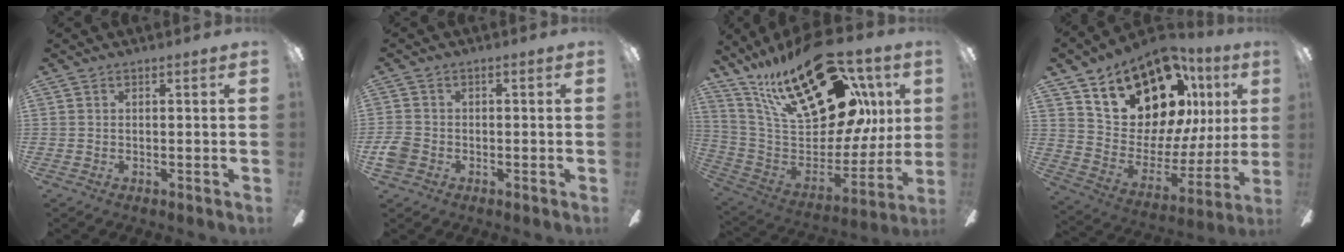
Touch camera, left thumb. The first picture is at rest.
{"total": 4.0, "force": [-1.4, 3.2, 2.0], "torque": [-0.042, 0.007, -0.026]}
{"total": 30.9, "force": [17.7, 14.3, 20.9], "torque": [-0.363, -0.098, 0.320]}
{"total": 21.6, "force": [15.5, 11.1, 10.1], "torque": [-0.168, -0.103, 0.292]}